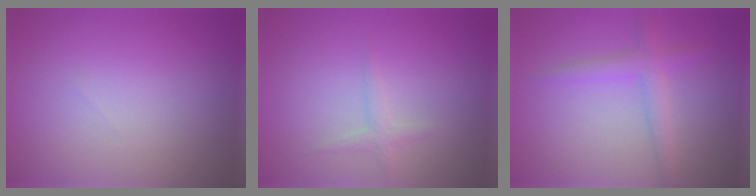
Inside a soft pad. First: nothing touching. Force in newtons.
{"total": 1.1, "press": 1.1, "slide": 0.1}
{"total": 2.3, "press": 2.3, "slide": 0.2}